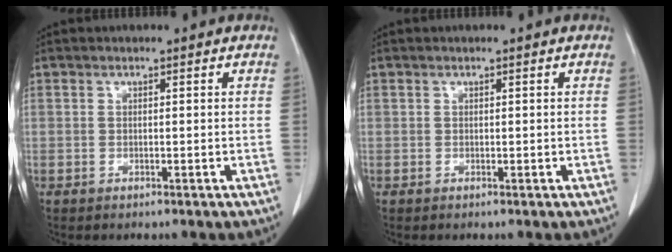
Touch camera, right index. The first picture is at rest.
{"total": 0.0}